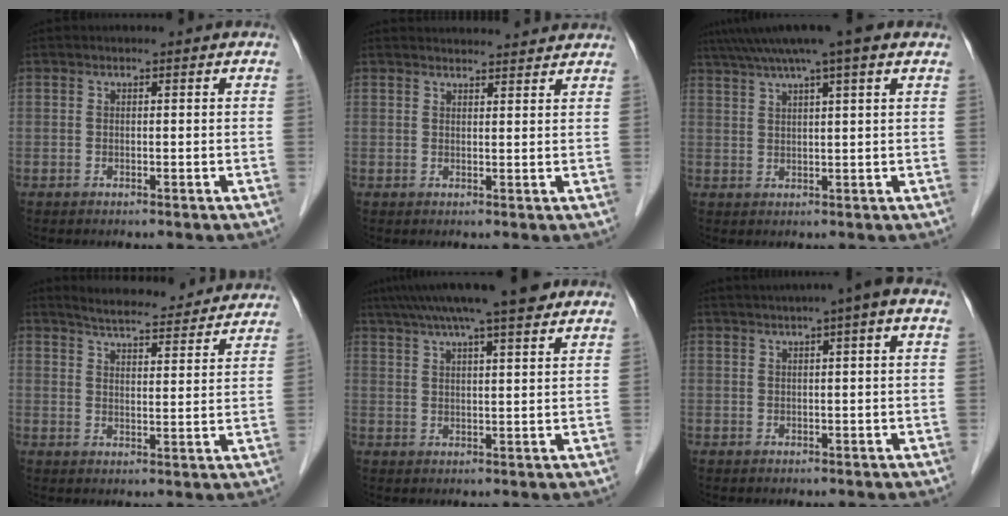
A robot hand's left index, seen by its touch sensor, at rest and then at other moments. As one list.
[{"total": 8.8, "force": [8.6, 1.2, 1.6], "torque": [-0.014, 0.025, 0.095]}, {"total": 10.4, "force": [7.6, 0.3, 7.2], "torque": [-0.118, 0.039, 0.108]}, {"total": 16.8, "force": [15.9, 2.3, 4.9], "torque": [-0.065, -0.005, 0.198]}, {"total": 13.6, "force": [10.9, 0.9, 8.1], "torque": [-0.131, 0.031, 0.158]}, {"total": 6.1, "force": [3.6, -0.3, 4.9], "torque": [-0.072, 0.029, 0.052]}]